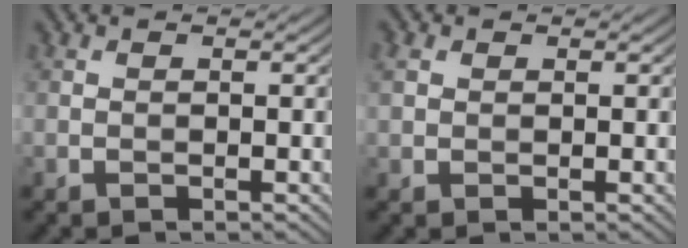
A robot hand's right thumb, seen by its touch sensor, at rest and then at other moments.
{"total": 1.9, "force": [0.7, 1.5, 1.0], "torque": [-0.030, 0.006, 0.014]}